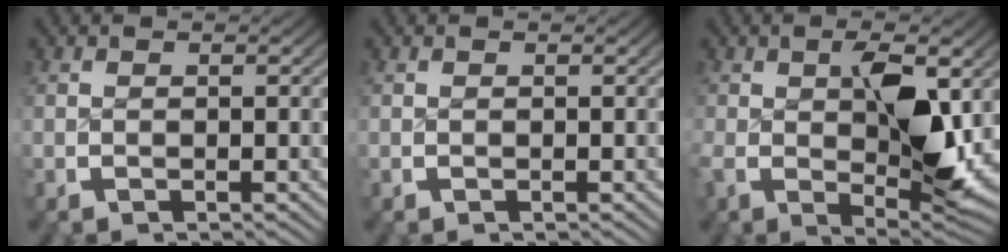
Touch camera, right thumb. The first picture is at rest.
{"total": 0.0}
{"total": 8.2, "force": [-0.1, 3.7, 7.3], "torque": [-0.123, -0.025, 0.012]}